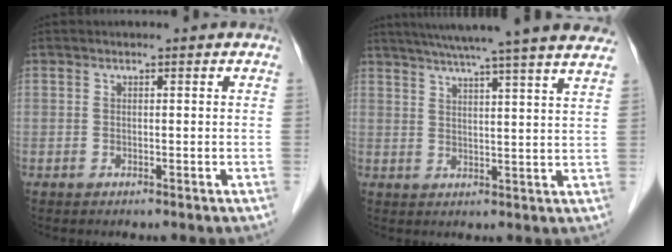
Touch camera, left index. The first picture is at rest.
{"total": 21.5, "force": [18.6, -0.8, 10.7], "torque": [-0.174, 0.001, 0.236]}